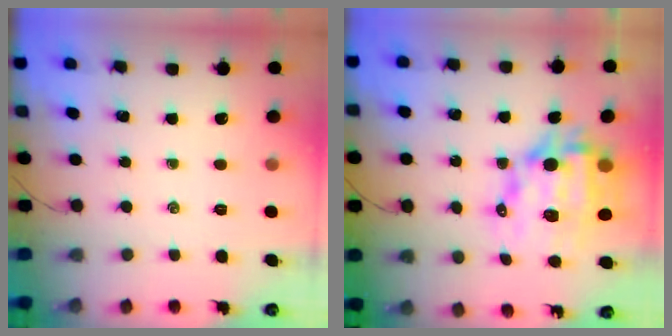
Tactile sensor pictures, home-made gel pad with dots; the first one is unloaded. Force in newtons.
{"total": 15.1, "press": 14.6, "slide": 3.8}